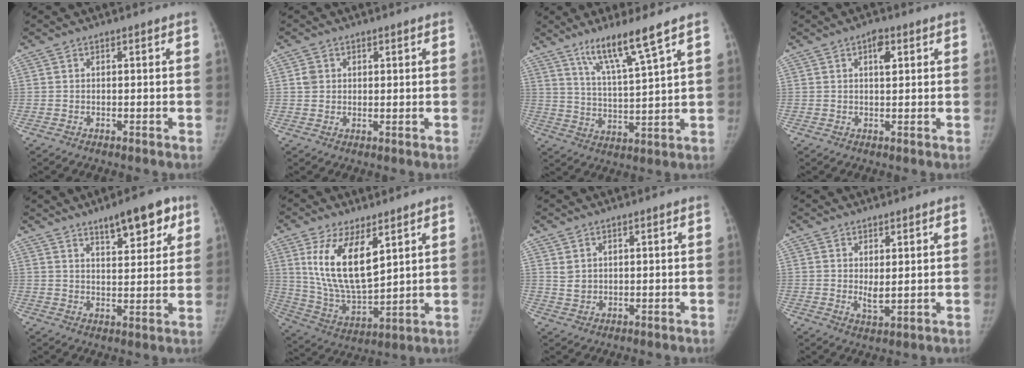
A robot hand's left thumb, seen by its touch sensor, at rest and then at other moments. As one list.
[{"total": 2.6, "force": [1.0, 2.2, 0.9], "torque": [-0.002, -0.006, 0.017]}, {"total": 10.6, "force": [7.1, 0.2, 7.8], "torque": [-0.142, -0.045, 0.137]}, {"total": 3.5, "force": [1.5, 1.7, 2.6], "torque": [-0.030, -0.002, 0.020]}, {"total": 10.4, "force": [6.5, 3.6, 7.3], "torque": [-0.076, -0.031, 0.097]}, {"total": 15.6, "force": [6.6, 6.9, 12.4], "torque": [-0.213, -0.034, 0.142]}, {"total": 2.5, "force": [1.4, 1.7, 1.1], "torque": [-0.009, -0.011, 0.034]}, {"total": 3.6, "force": [1.0, 1.4, 3.2], "torque": [-0.052, -0.018, 0.024]}]